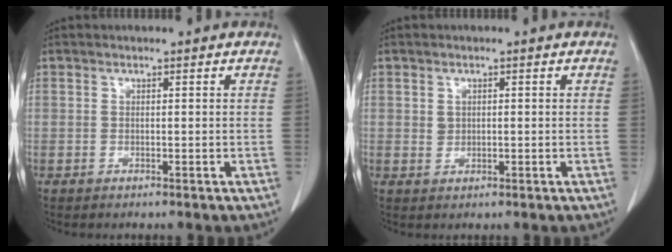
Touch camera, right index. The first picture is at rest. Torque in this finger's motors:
{"motor_torque": [0.13, -0.02, 0.01, 0.01]}